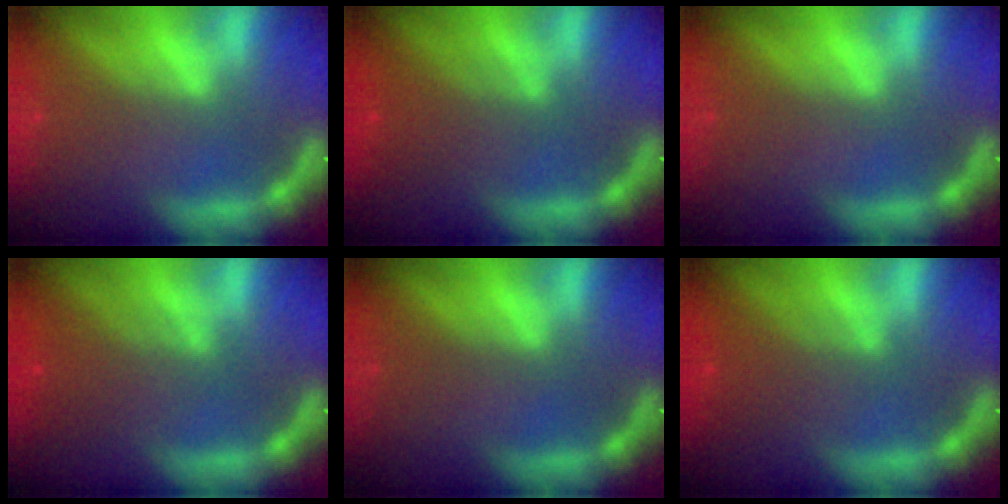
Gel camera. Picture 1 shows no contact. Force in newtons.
{"total": 3.6}
{"total": 0.0}
{"total": 4.1}
{"total": 0.0}
{"total": 3.6}